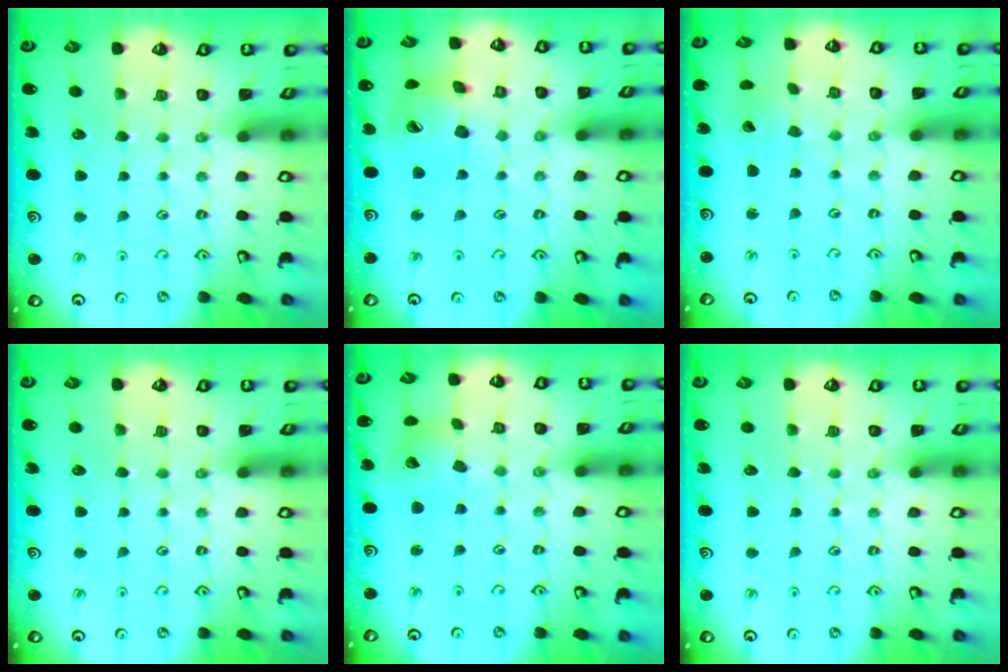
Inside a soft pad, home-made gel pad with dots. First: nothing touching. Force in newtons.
{"total": 14.2, "press": 14.0, "slide": 2.0}
{"total": 0.9, "press": 0.9, "slide": 0.1}
{"total": 0.0}
{"total": 7.6, "press": 7.5, "slide": 1.3}
{"total": 0.0}